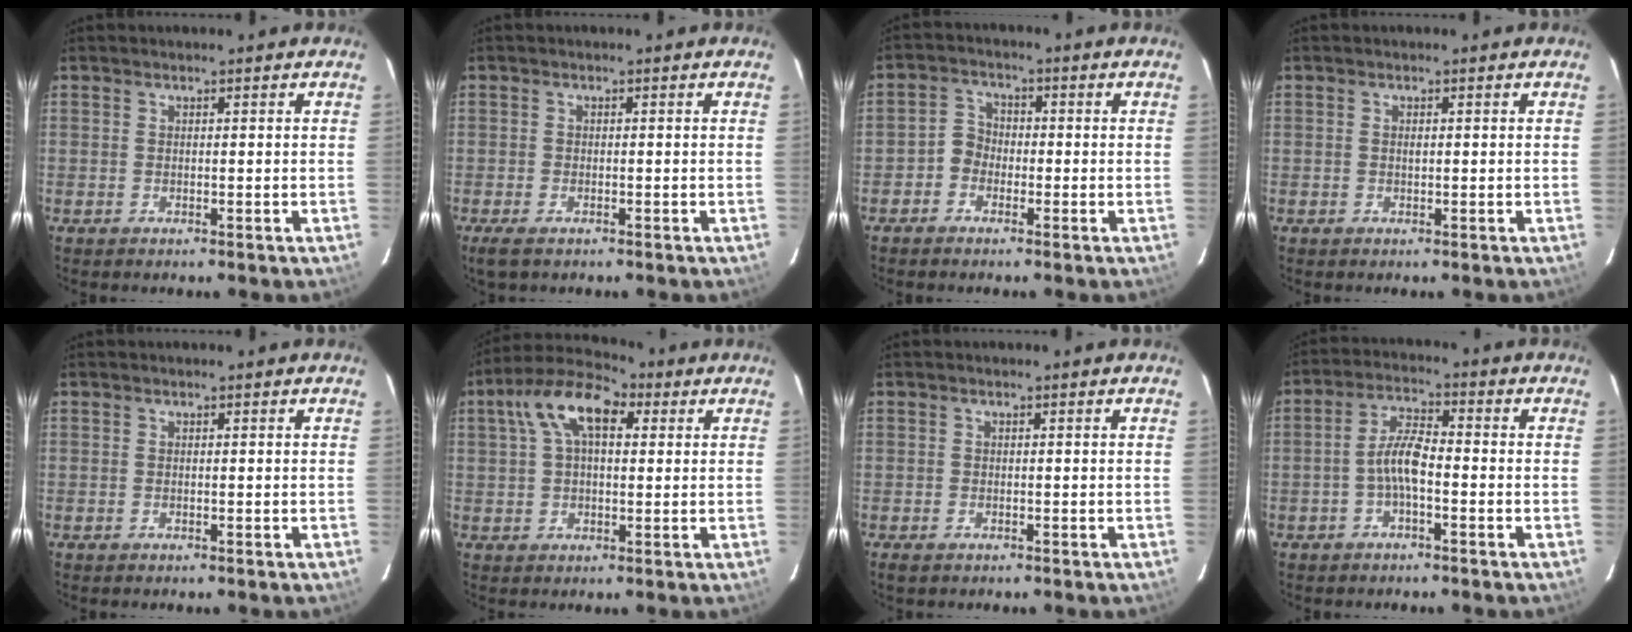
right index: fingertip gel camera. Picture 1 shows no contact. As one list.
[{"total": 3.1, "force": [-2.0, 1.3, 1.9], "torque": [-0.041, -0.010, -0.037]}, {"total": 3.3, "force": [-1.7, 2.7, 0.9], "torque": [-0.011, 0.014, -0.036]}, {"total": 0.7, "force": [0.1, 0.4, 0.6], "torque": [-0.010, 0.001, 0.001]}, {"total": 0.0}, {"total": 11.2, "force": [3.7, 5.9, 8.7], "torque": [-0.165, 0.039, 0.056]}, {"total": 1.4, "force": [-0.9, 0.8, 0.7], "torque": [-0.012, -0.004, -0.018]}, {"total": 5.5, "force": [-1.8, 1.6, 4.9], "torque": [-0.103, 0.014, -0.034]}]